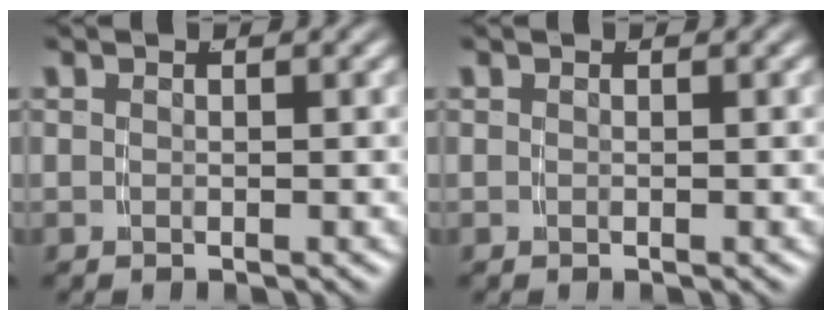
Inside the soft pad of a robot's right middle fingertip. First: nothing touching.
{"total": 0.0}